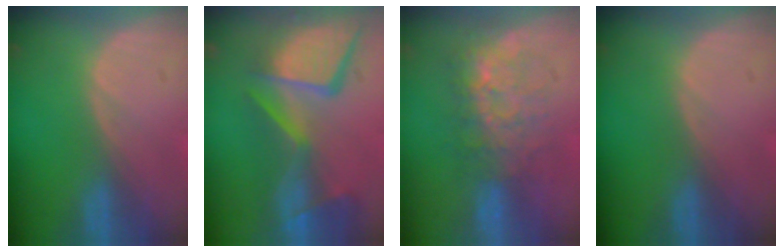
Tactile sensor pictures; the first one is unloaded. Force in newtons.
{"total": 13.8, "press": 11.2, "slide": 8.0}
{"total": 7.5, "press": 7.2, "slide": 2.2}
{"total": 0.0}